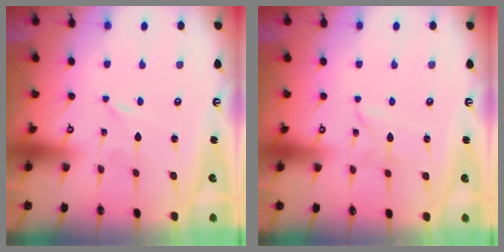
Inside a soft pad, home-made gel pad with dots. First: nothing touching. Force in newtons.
{"total": 2.5, "press": 2.4, "slide": 0.3}